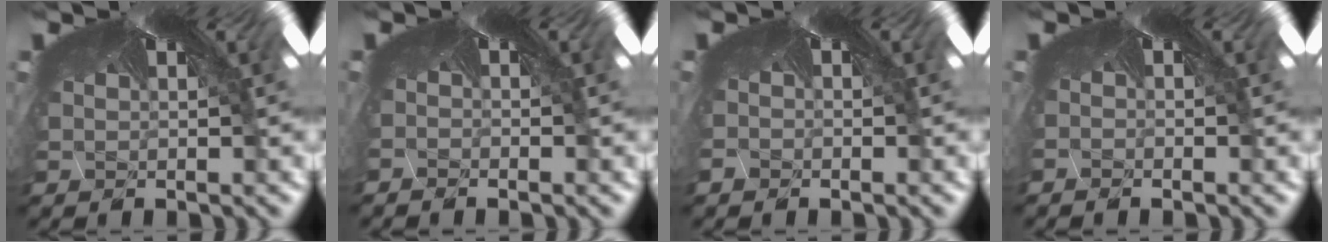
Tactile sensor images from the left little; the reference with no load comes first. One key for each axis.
{"total": 1.6, "fx": -1.3, "fy": -0.8, "fz": -0.4, "tx": 0.011, "ty": -0.011, "tz": -0.013}
{"total": 1.3, "fx": -1.1, "fy": -0.2, "fz": -0.5, "tx": 0.001, "ty": -0.013, "tz": -0.005}
{"total": 1.3, "fx": -0.9, "fy": -0.7, "fz": -0.5, "tx": 0.015, "ty": -0.007, "tz": -0.012}